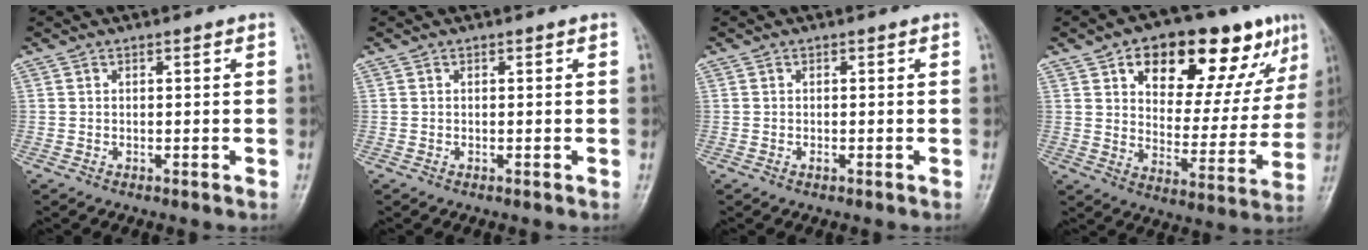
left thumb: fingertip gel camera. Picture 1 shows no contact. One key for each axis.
{"total": 0.0}
{"total": 0.5, "fx": -0.2, "fy": 0.3, "fz": 0.4, "tx": -0.008, "ty": 0.000, "tz": -0.004}
{"total": 22.5, "fx": 11.9, "fy": 10.6, "fz": 15.9, "tx": -0.175, "ty": -0.020, "tz": 0.178}